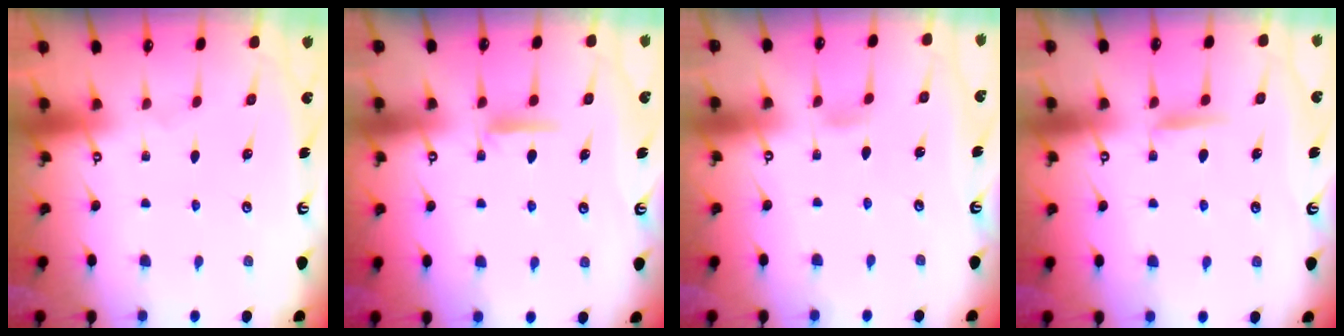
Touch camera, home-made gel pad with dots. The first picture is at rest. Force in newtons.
{"total": 5.2, "press": 5.2, "slide": 0.5}
{"total": 3.7, "press": 3.7, "slide": 0.4}
{"total": 7.6, "press": 7.5, "slide": 0.8}